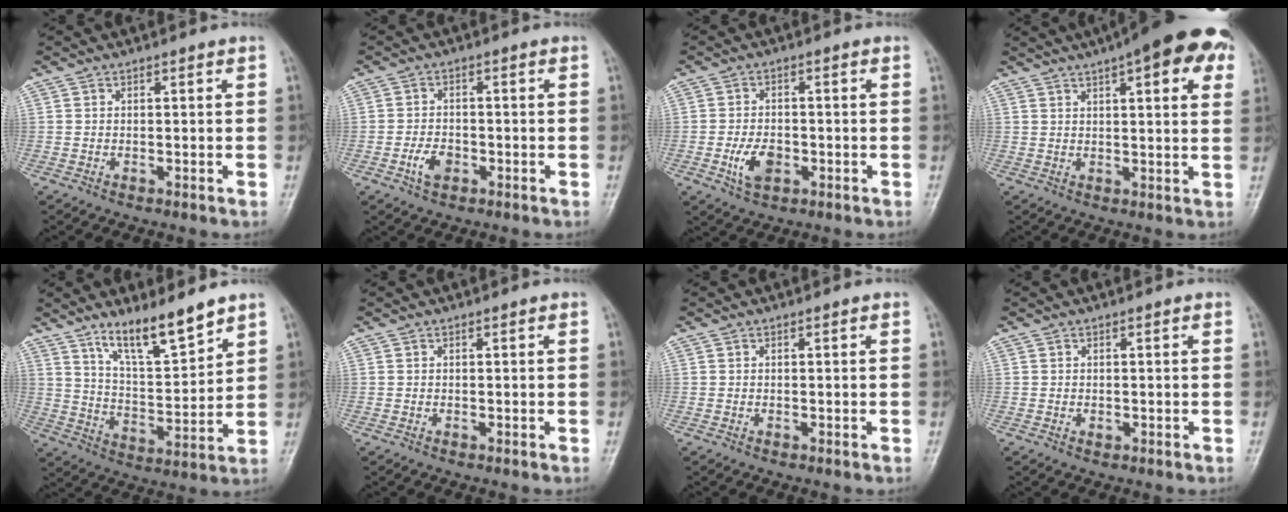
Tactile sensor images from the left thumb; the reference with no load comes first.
{"total": 3.9, "force": [-1.7, 2.6, 2.5], "torque": [-0.041, 0.010, -0.032]}
{"total": 5.6, "force": [-1.8, 3.5, 4.0], "torque": [-0.070, 0.005, -0.030]}
{"total": 17.4, "force": [9.1, 5.2, 13.8], "torque": [-0.170, 0.011, 0.113]}
{"total": 11.5, "force": [8.7, 2.4, 7.1], "torque": [-0.110, -0.064, 0.163]}
{"total": 0.0}
{"total": 0.0}
{"total": 0.7, "force": [0.0, 0.5, 0.5], "torque": [-0.004, 0.000, 0.000]}